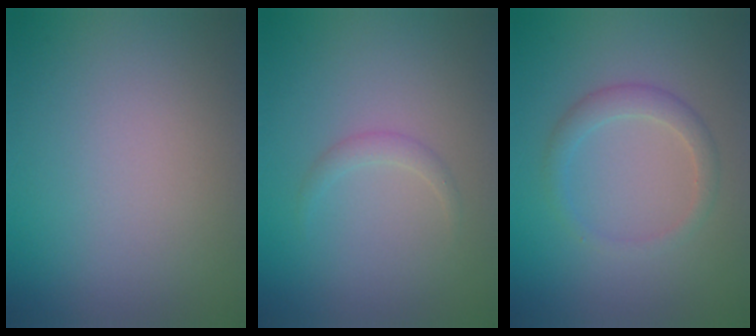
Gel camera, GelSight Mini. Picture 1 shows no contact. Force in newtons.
{"total": 1.1, "press": 1.1, "slide": 0.1}
{"total": 2.2, "press": 2.2, "slide": 0.1}